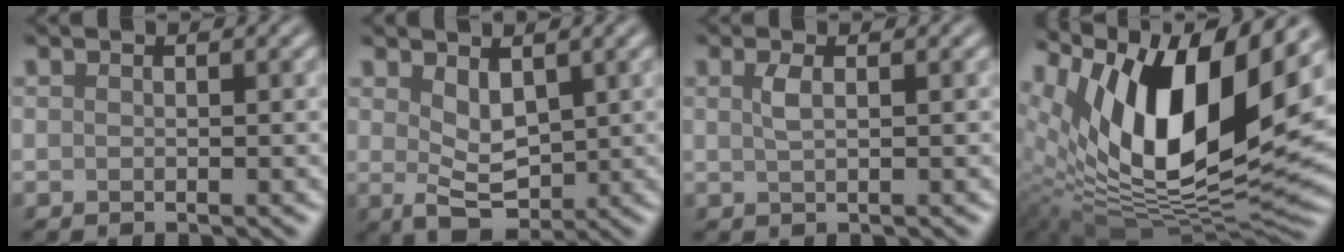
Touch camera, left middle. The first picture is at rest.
{"total": 3.1, "force": [0.9, 1.6, 2.5], "torque": [-0.051, -0.006, 0.020]}
{"total": 1.5, "force": [0.5, 0.5, 1.3], "torque": [-0.027, 0.003, 0.009]}
{"total": 15.9, "force": [6.4, 6.7, 13.0], "torque": [-0.229, 0.002, 0.104]}